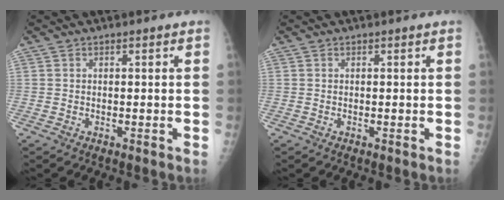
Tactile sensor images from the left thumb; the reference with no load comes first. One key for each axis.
{"total": 0.0}